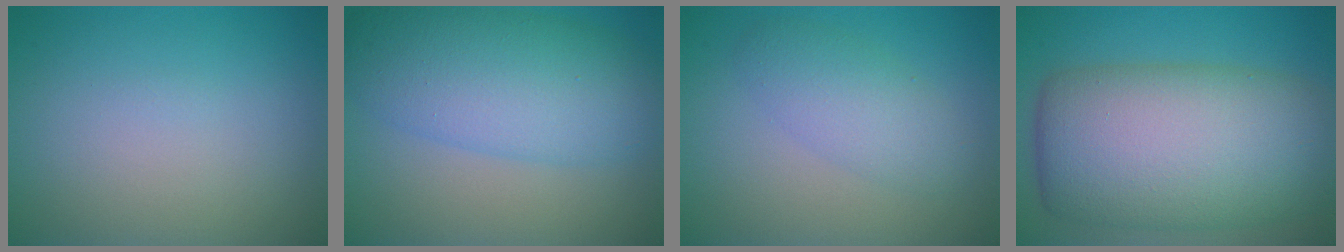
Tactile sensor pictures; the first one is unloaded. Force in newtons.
{"total": 8.1, "press": 8.1, "slide": 0.0}
{"total": 3.2, "press": 3.2, "slide": 0.1}
{"total": 13.2, "press": 13.2, "slide": 0.4}